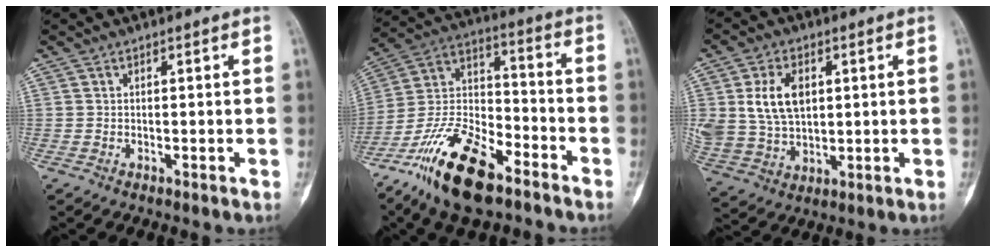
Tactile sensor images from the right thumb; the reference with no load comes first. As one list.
[{"total": 18.8, "force": [-12.2, 7.6, 12.1], "torque": [-0.226, 0.068, -0.226]}, {"total": 11.4, "force": [2.7, 7.6, 8.0], "torque": [-0.143, -0.005, 0.062]}]